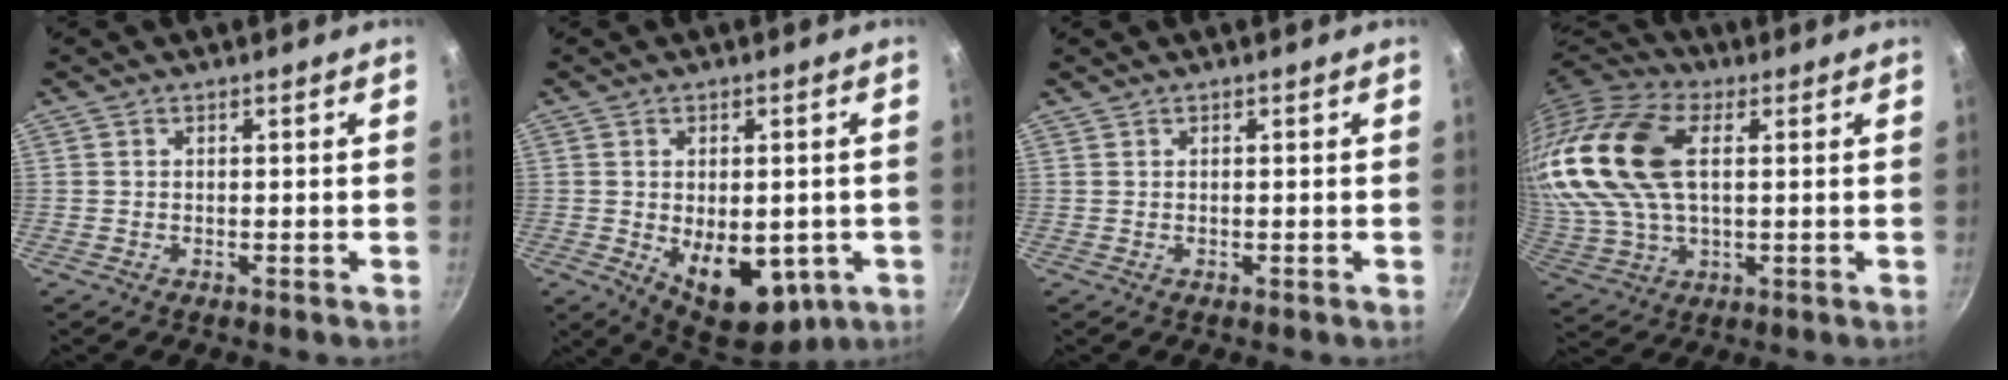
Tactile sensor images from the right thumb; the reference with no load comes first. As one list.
[{"total": 13.8, "force": [-3.1, 8.1, 10.8], "torque": [-0.115, -0.015, -0.024]}, {"total": 0.0}, {"total": 22.7, "force": [5.5, 13.2, 17.6], "torque": [-0.372, 0.004, 0.099]}]